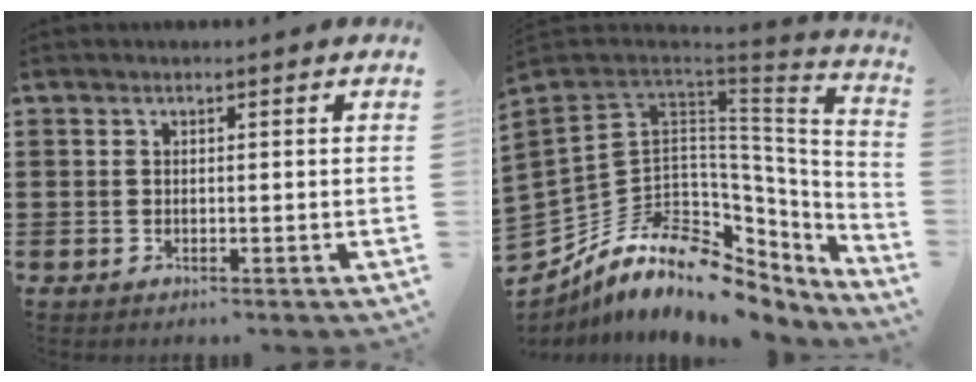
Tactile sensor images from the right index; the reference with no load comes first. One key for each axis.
{"total": 12.6, "fx": -4.5, "fy": 9.0, "fz": 7.5, "tx": -0.192, "ty": -0.005, "tz": -0.080}